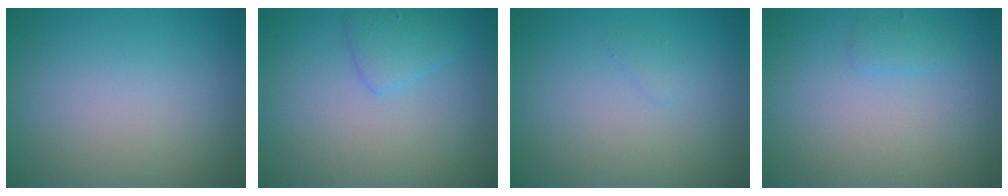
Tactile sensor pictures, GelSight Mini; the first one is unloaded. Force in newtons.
{"total": 1.9, "press": 1.9, "slide": 0.1}
{"total": 0.5, "press": 0.5, "slide": 0.1}
{"total": 0.9, "press": 0.9, "slide": 0.0}